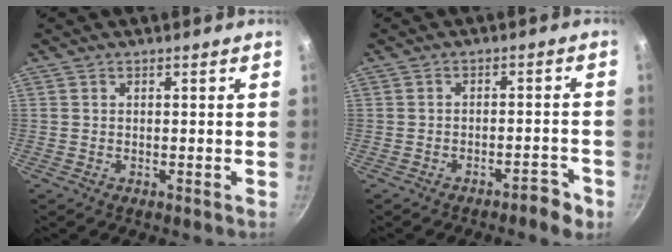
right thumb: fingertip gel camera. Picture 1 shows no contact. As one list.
[{"total": 3.9, "force": [-2.7, 1.3, 2.5], "torque": [-0.030, 0.026, -0.037]}]